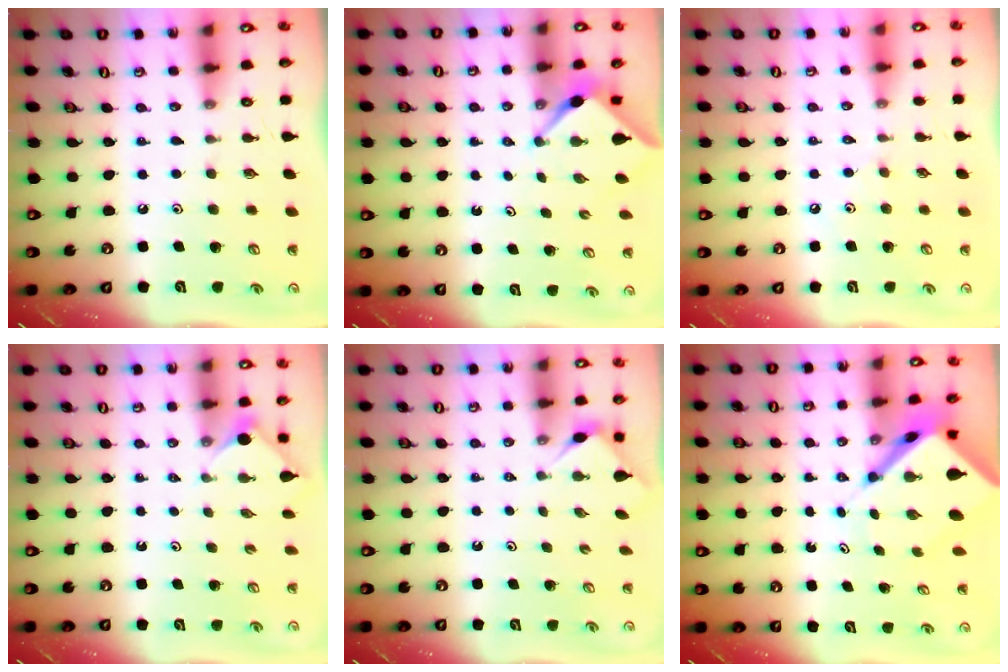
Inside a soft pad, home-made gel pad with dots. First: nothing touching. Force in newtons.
{"total": 3.3, "press": 3.2, "slide": 0.3}
{"total": 3.6, "press": 3.6, "slide": 0.6}
{"total": 1.8, "press": 1.8, "slide": 0.4}
{"total": 2.5, "press": 2.4, "slide": 0.5}
{"total": 7.2, "press": 7.2, "slide": 0.5}